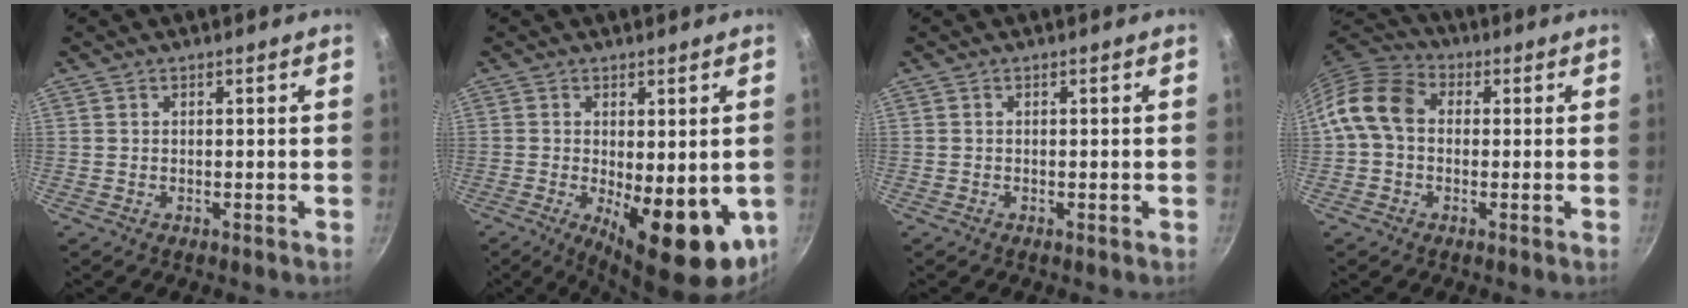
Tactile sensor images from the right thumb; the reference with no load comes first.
{"total": 14.1, "force": [-2.7, 5.4, 12.7], "torque": [-0.151, -0.016, -0.022]}
{"total": 0.0}
{"total": 9.4, "force": [0.4, 7.2, 6.0], "torque": [-0.096, 0.025, -0.014]}